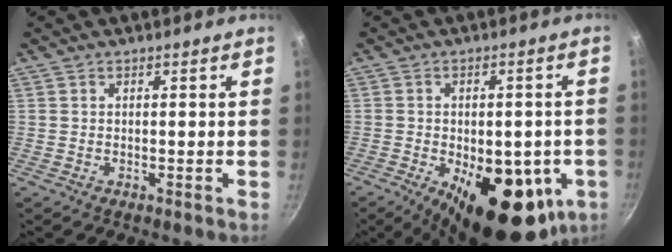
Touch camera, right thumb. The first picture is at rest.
{"total": 21.3, "force": [-6.6, 10.7, 17.1], "torque": [-0.200, -0.004, -0.077]}